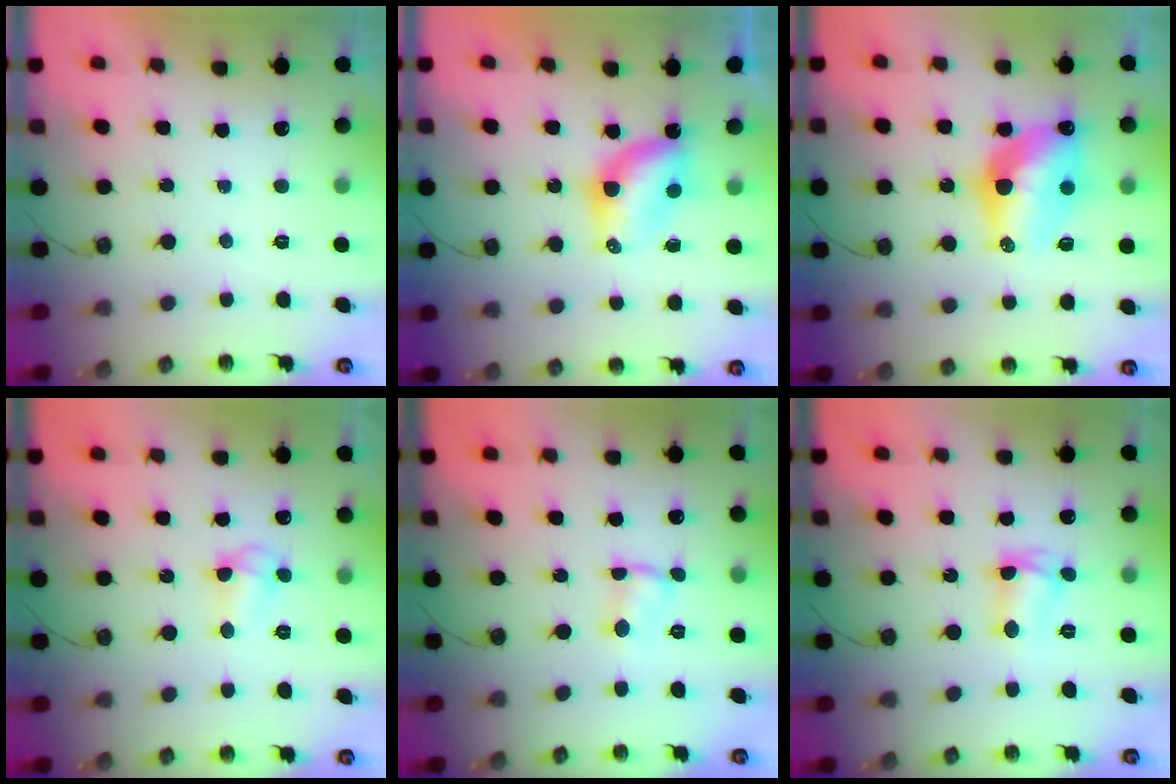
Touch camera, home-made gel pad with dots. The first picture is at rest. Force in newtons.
{"total": 6.8, "press": 6.8, "slide": 0.3}
{"total": 12.3, "press": 12.3, "slide": 1.1}
{"total": 5.0, "press": 5.0, "slide": 0.5}
{"total": 1.8, "press": 1.8, "slide": 0.1}
{"total": 5.3, "press": 5.2, "slide": 1.3}